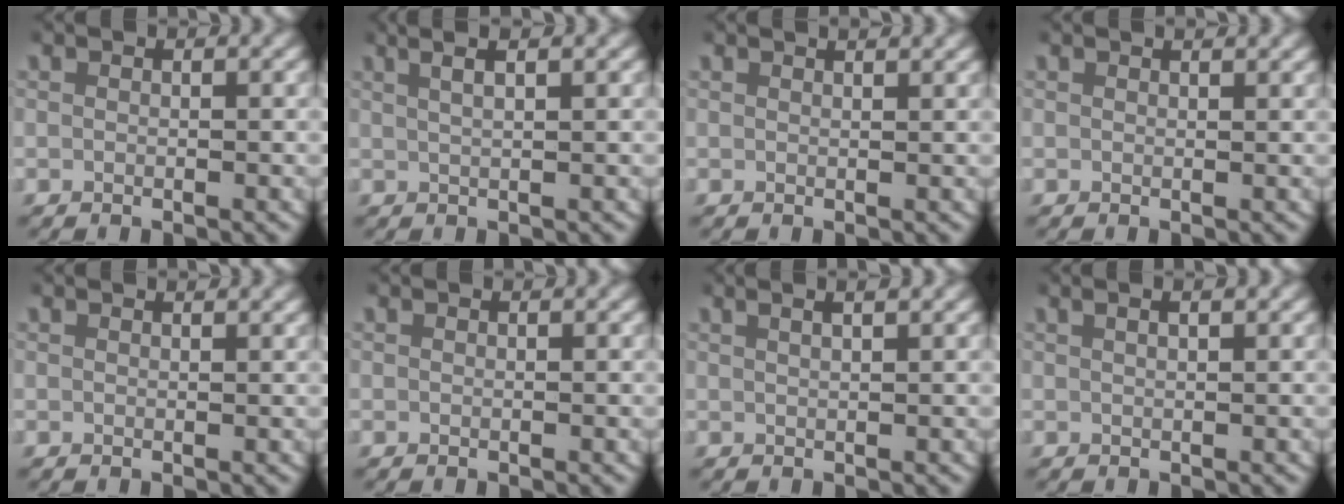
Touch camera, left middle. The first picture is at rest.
{"total": 4.3, "force": [2.7, 1.4, 3.0], "torque": [-0.038, 0.020, 0.035]}
{"total": 1.3, "force": [1.2, 0.0, 0.5], "torque": [0.001, 0.002, 0.016]}
{"total": 1.0, "force": [0.9, 0.0, 0.4], "torque": [0.004, 0.002, 0.011]}
{"total": 0.7, "force": [0.6, -0.1, 0.2], "torque": [0.003, 0.000, 0.008]}
{"total": 0.0}
{"total": 2.4, "force": [1.6, 0.4, 1.7], "torque": [-0.018, 0.013, 0.022]}
{"total": 1.4, "force": [0.8, 0.2, 1.1], "torque": [-0.012, 0.009, 0.011]}